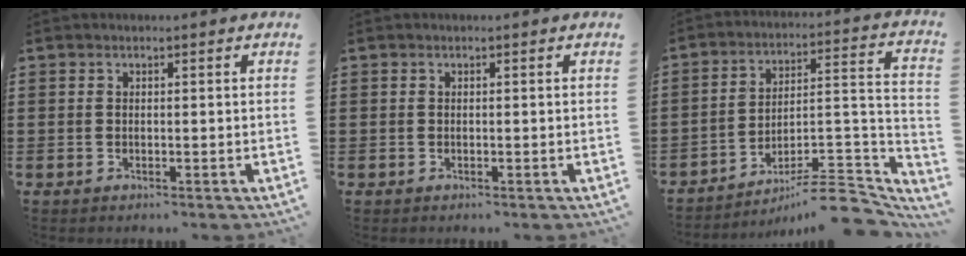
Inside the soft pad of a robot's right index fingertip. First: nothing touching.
{"total": 0.0}
{"total": 8.1, "force": [-6.6, 1.6, 4.5], "torque": [-0.062, 0.008, -0.127]}